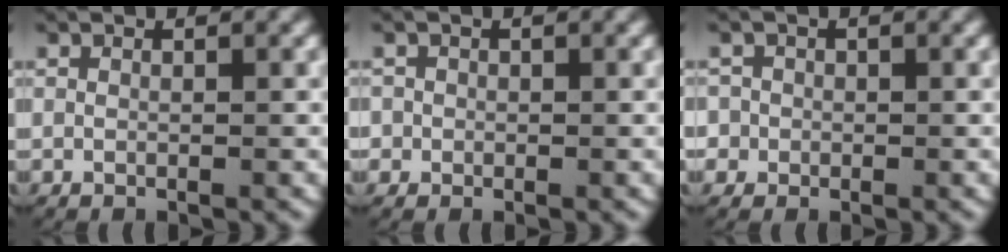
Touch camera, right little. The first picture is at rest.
{"total": 1.9, "force": [-0.2, 1.9, 0.2], "torque": [0.000, 0.004, -0.015]}
{"total": 3.6, "force": [-0.6, 3.5, 0.7], "torque": [-0.019, -0.003, -0.021]}